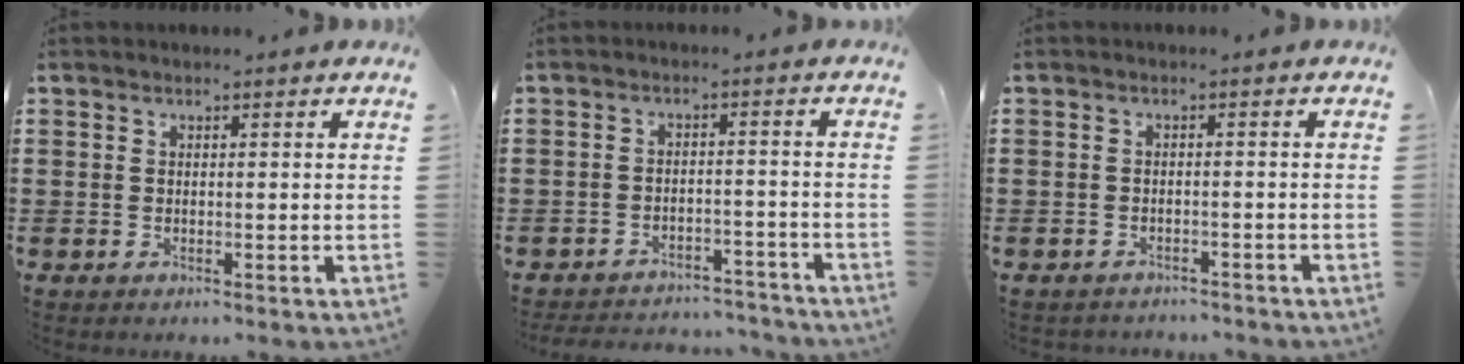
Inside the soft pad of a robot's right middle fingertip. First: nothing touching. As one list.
[{"total": 3.7, "force": [-3.7, 0.3, 0.0], "torque": [-0.004, 0.004, -0.078]}, {"total": 1.4, "force": [-1.4, 0.1, 0.0], "torque": [-0.004, 0.000, -0.030]}]